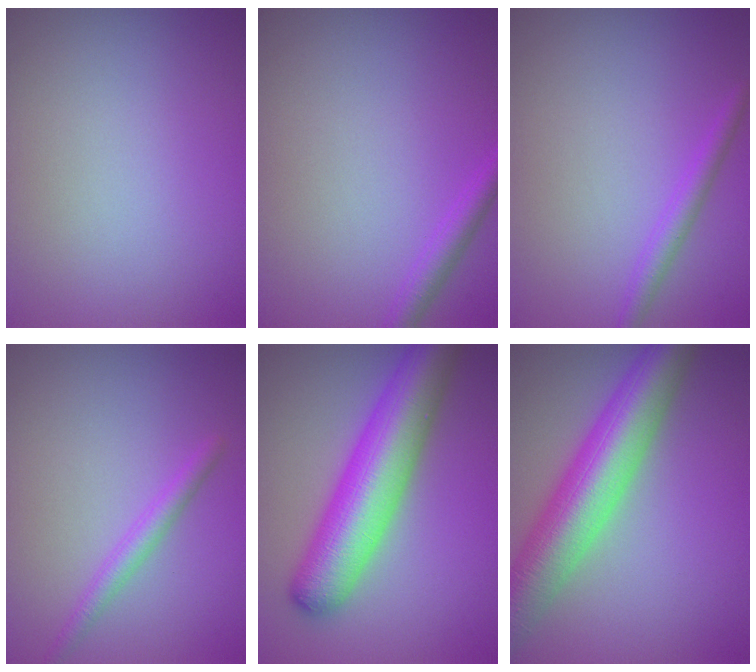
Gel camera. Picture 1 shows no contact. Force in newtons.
{"total": 1.9, "press": 1.9, "slide": 0.1}
{"total": 1.8, "press": 1.8, "slide": 0.1}
{"total": 1.9, "press": 1.9, "slide": 0.2}
{"total": 9.1, "press": 9.1, "slide": 0.4}
{"total": 9.5, "press": 9.5, "slide": 0.3}